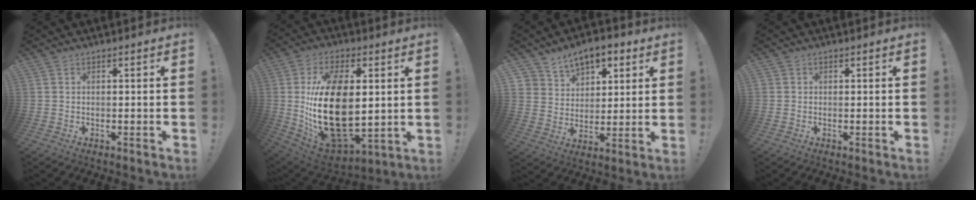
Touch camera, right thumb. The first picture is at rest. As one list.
[{"total": 26.7, "force": [1.9, 15.3, 21.8], "torque": [-0.444, -0.021, 0.044]}, {"total": 9.2, "force": [6.0, 6.6, 2.4], "torque": [-0.039, -0.040, 0.117]}, {"total": 0.6, "force": [0.1, 0.6, 0.0], "torque": [-0.005, 0.002, 0.004]}]